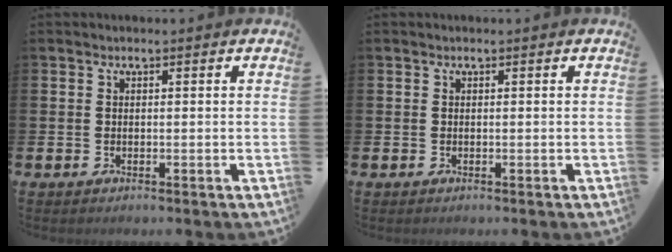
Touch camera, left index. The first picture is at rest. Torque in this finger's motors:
{"motor_torque": [-0.15, -0.15, 0.01, 0.01]}